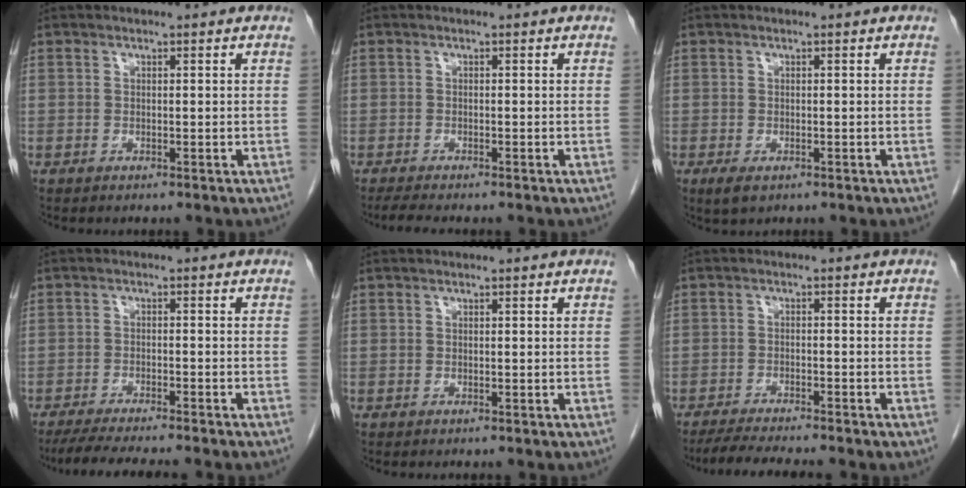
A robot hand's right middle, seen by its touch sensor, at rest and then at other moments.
{"total": 2.8, "force": [-2.4, -0.1, 1.5], "torque": [-0.032, -0.011, -0.039]}
{"total": 2.1, "force": [-1.1, 1.0, 1.5], "torque": [-0.031, -0.004, -0.012]}
{"total": 9.2, "force": [-8.0, -0.1, 4.6], "torque": [-0.059, -0.019, -0.124]}
{"total": 0.0}
{"total": 6.7, "force": [-5.9, -0.2, 3.1], "torque": [-0.047, -0.016, -0.096]}